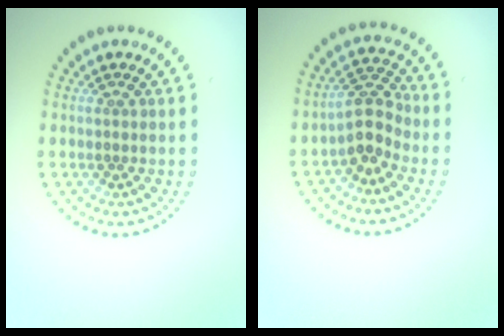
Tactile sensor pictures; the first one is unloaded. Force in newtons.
{"total": 3.2, "press": 2.9, "slide": 1.5}